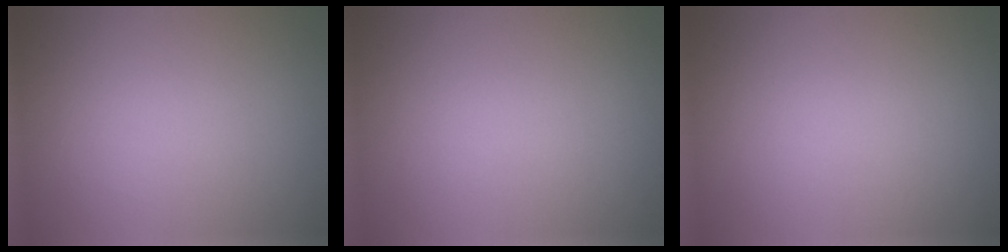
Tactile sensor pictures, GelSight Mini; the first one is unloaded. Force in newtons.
{"total": 0.0}
{"total": 0.0}